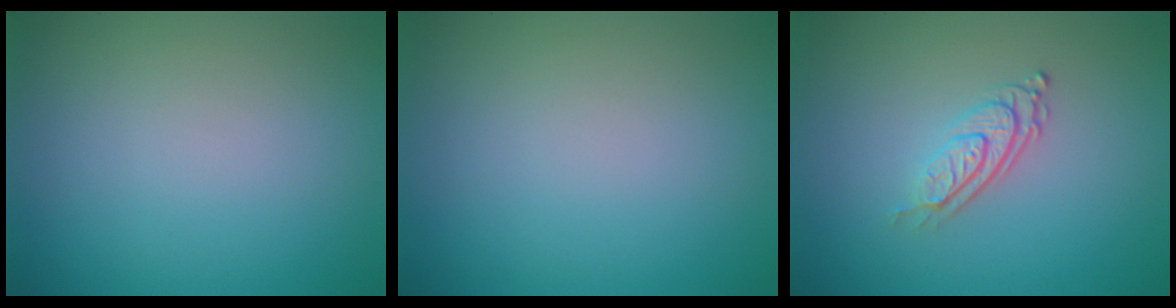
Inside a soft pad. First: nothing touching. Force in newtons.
{"total": 0.0}
{"total": 3.1, "press": 2.0, "slide": 2.4}